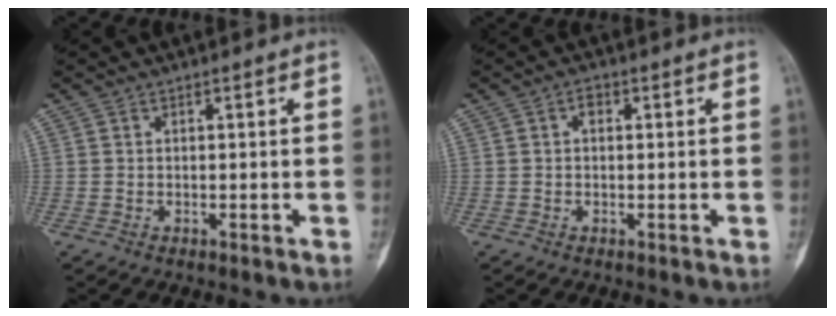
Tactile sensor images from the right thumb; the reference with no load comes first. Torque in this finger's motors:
{"motor_torque": [-0.34, -0.32, 0.30, 0.18, -0.08]}